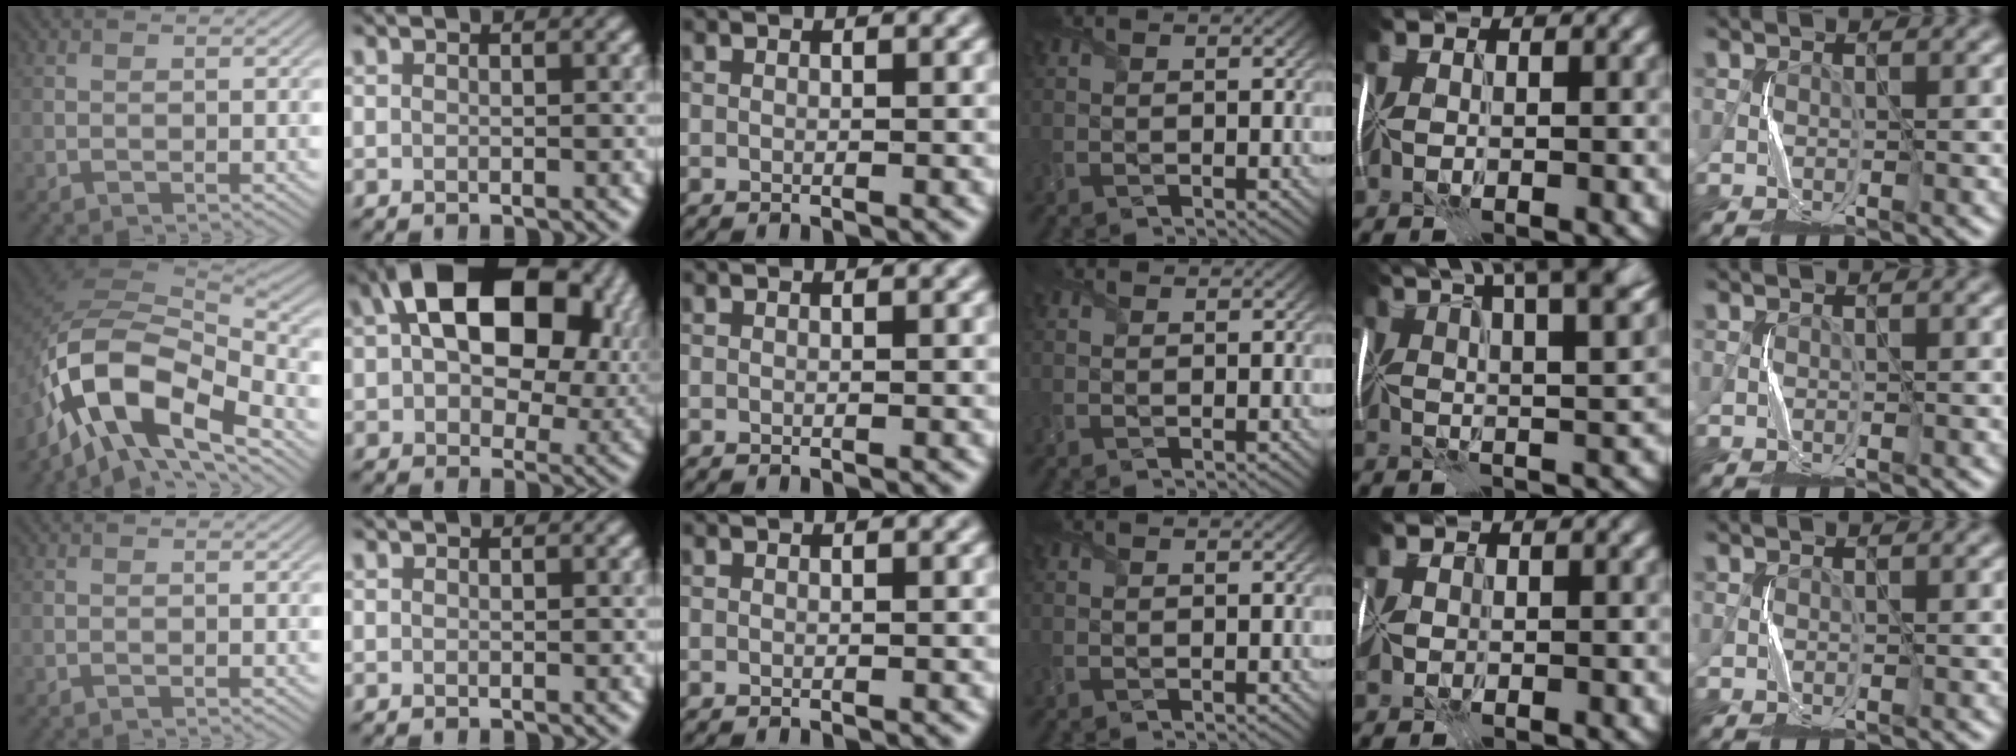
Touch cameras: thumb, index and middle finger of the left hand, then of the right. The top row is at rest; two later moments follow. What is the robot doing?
{"motion": "fold", "object": "plastic wrap"}